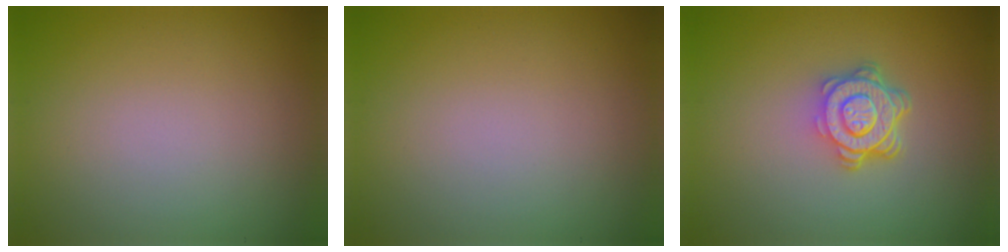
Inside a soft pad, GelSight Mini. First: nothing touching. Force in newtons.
{"total": 0.0}
{"total": 4.7, "press": 3.4, "slide": 3.3}